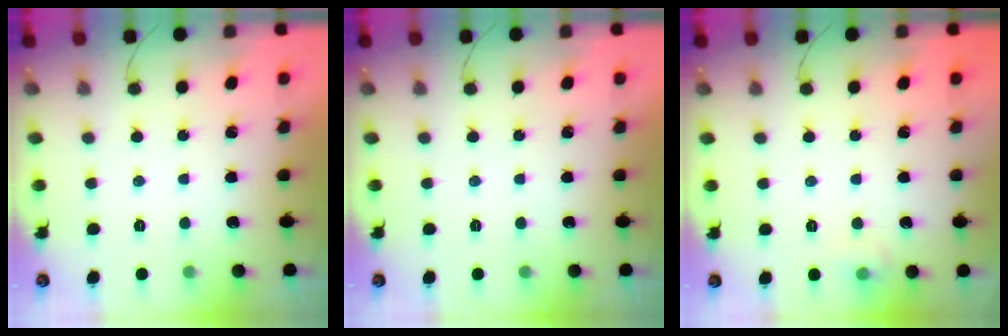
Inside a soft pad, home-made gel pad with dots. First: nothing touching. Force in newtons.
{"total": 0.0}
{"total": 6.4, "press": 4.4, "slide": 4.6}